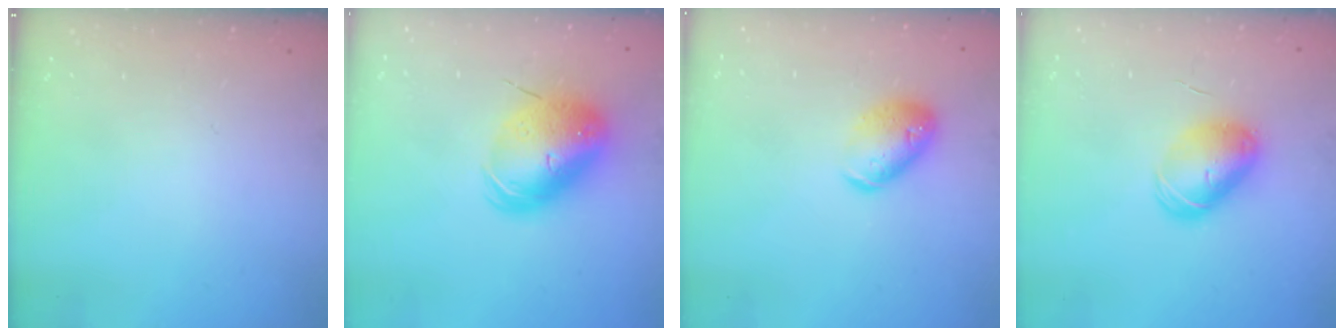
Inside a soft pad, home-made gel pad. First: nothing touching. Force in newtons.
{"total": 12.3, "press": 12.1, "slide": 2.2}
{"total": 11.1, "press": 10.9, "slide": 1.6}
{"total": 9.2, "press": 9.0, "slide": 1.7}